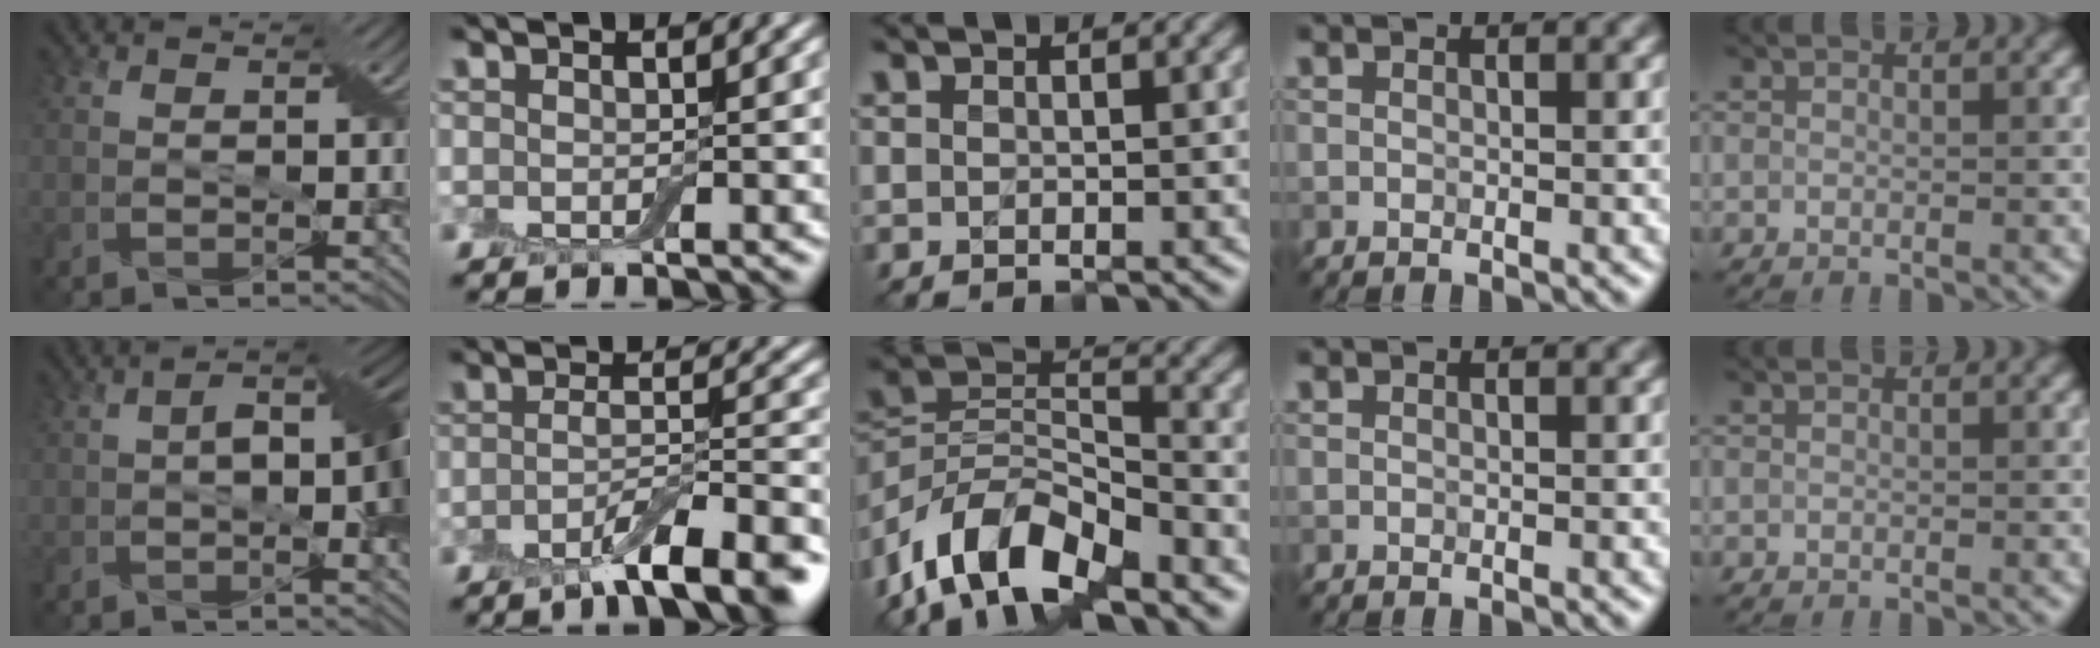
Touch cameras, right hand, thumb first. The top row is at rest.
{"thumb": {"total": 9.0, "force": [-0.1, 3.7, 8.2], "torque": [-0.122, 0.004, -0.002]}, "index": {"total": 6.6, "force": [-4.1, 1.5, 5.0], "torque": [-0.074, 0.006, -0.070]}, "middle": {"total": 10.0, "force": [-7.1, 4.0, 5.8], "torque": [-0.099, 0.002, -0.148]}}